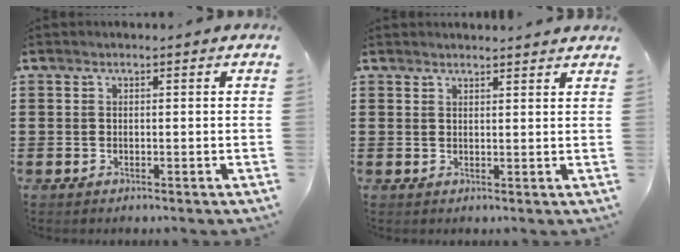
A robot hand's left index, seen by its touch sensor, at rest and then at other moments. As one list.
[{"total": 1.7, "force": [1.7, 0.0, 0.0], "torque": [-0.006, 0.001, 0.033]}]